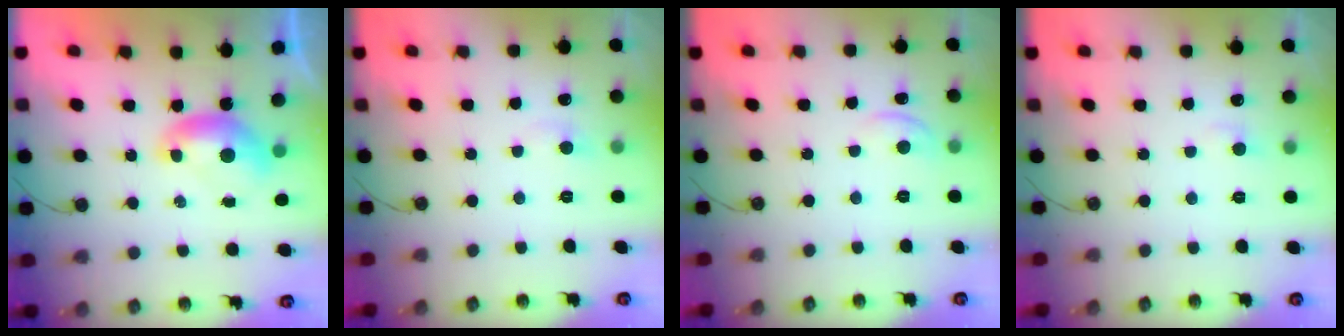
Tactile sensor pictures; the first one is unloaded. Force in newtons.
{"total": 0.9, "press": 0.6, "slide": 0.7}
{"total": 0.8, "press": 0.5, "slide": 0.7}
{"total": 1.3, "press": 1.2, "slide": 0.6}